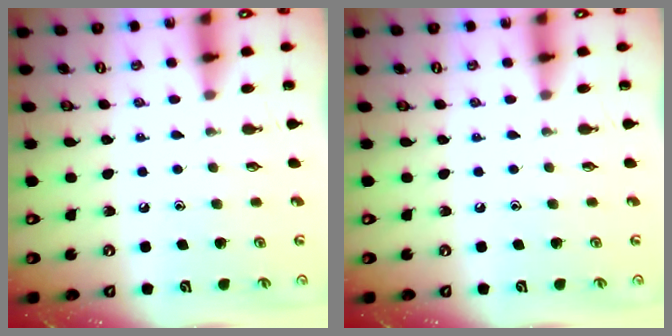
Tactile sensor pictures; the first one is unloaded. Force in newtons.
{"total": 0.0}